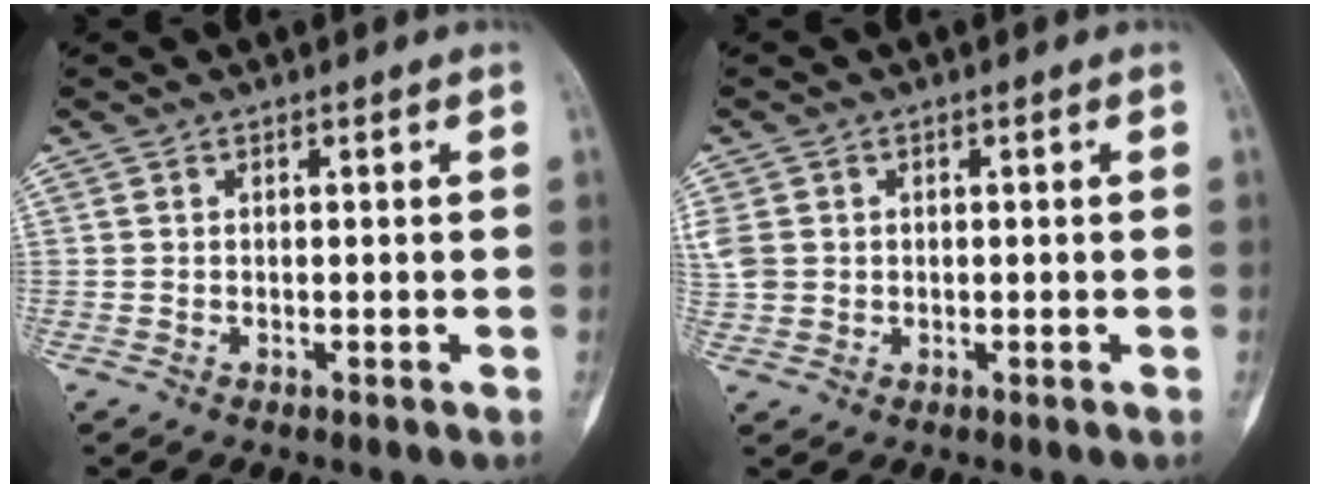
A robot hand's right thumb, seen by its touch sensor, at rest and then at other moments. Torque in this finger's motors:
{"motor_torque": [-0.15, 0.25, 0.66, 0.66, 0.13]}